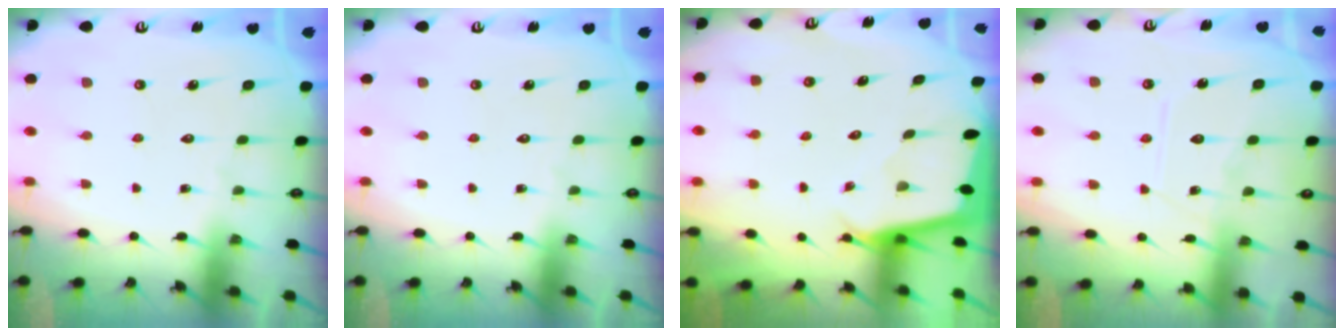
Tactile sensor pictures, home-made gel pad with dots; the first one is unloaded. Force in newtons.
{"total": 0.0}
{"total": 2.3, "press": 2.3, "slide": 0.1}
{"total": 8.2, "press": 8.1, "slide": 0.9}